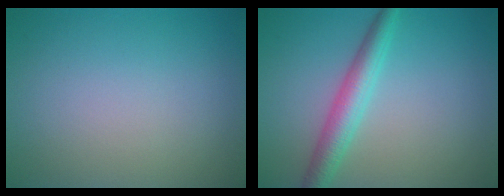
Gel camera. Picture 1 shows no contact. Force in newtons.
{"total": 3.6, "press": 3.6, "slide": 0.1}